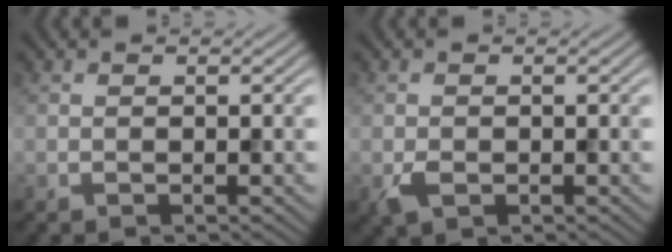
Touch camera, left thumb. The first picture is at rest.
{"total": 1.9, "force": [-0.6, 1.4, 1.1], "torque": [-0.028, -0.009, -0.012]}